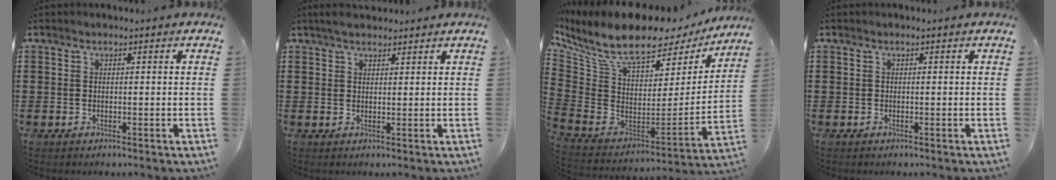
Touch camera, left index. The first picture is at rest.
{"total": 2.0, "force": [1.9, 0.6, 0.5], "torque": [-0.014, 0.007, 0.036]}
{"total": 10.8, "force": [8.1, 3.2, 6.4], "torque": [-0.158, -0.056, 0.141]}
{"total": 0.0}